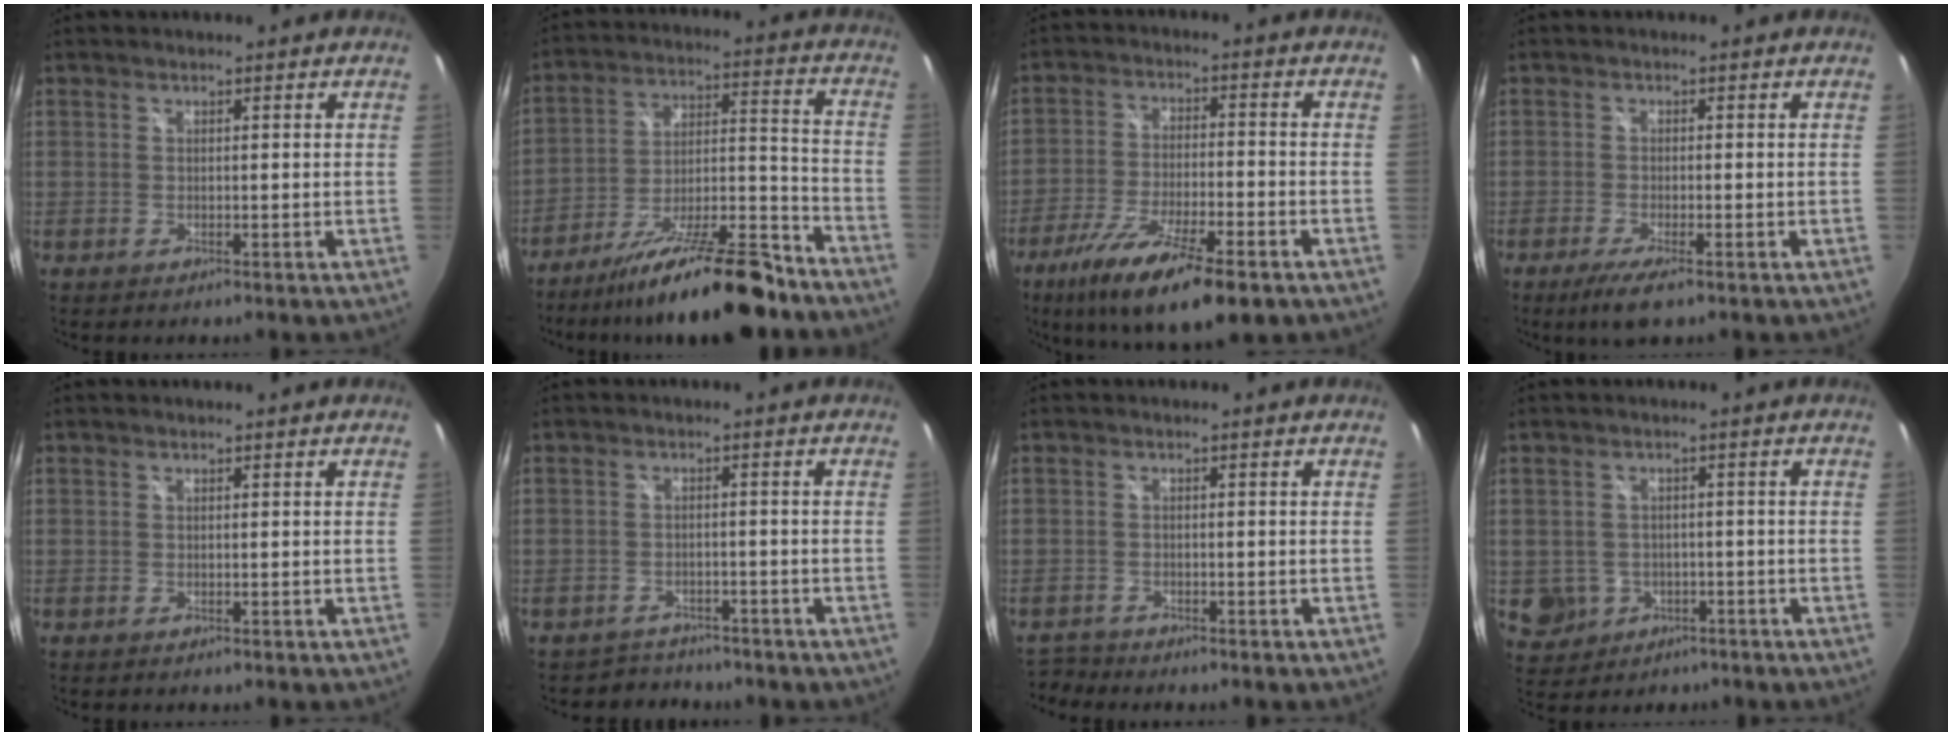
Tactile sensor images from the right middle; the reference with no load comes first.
{"total": 19.4, "force": [-15.3, 3.4, 11.3], "torque": [-0.194, -0.008, -0.238]}
{"total": 16.2, "force": [-10.3, 3.7, 11.9], "torque": [-0.232, -0.049, -0.178]}
{"total": 4.7, "force": [-3.0, 0.6, 3.6], "torque": [-0.077, -0.019, -0.053]}
{"total": 0.0}
{"total": 5.3, "force": [-4.4, 2.9, 0.1], "torque": [-0.012, 0.006, -0.063]}
{"total": 2.8, "force": [-2.8, 0.7, -0.1], "torque": [-0.008, -0.008, -0.058]}
{"total": 6.9, "force": [-2.1, 6.3, 1.8], "torque": [-0.057, 0.002, -0.013]}